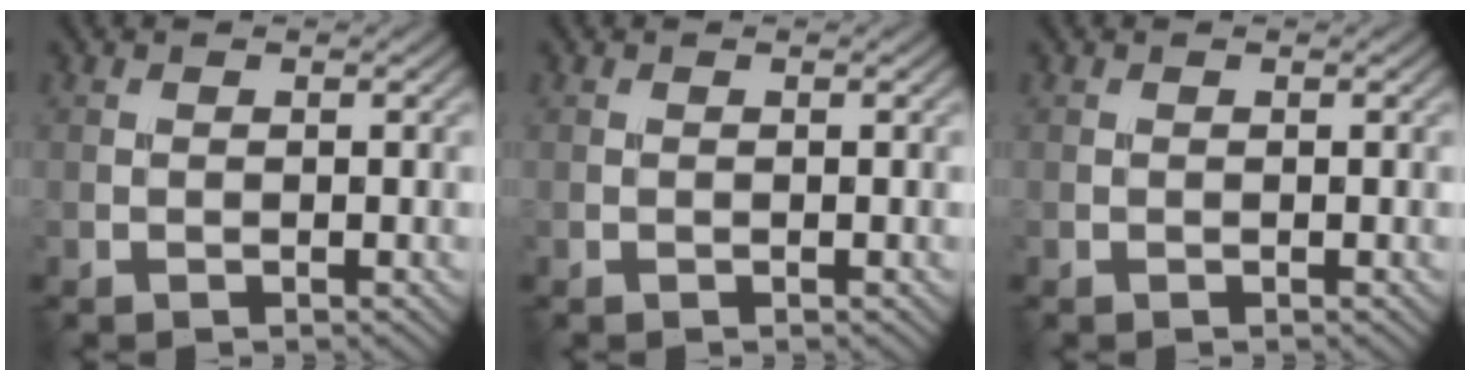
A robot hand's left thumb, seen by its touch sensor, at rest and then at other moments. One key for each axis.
{"total": 0.0}
{"total": 0.0}